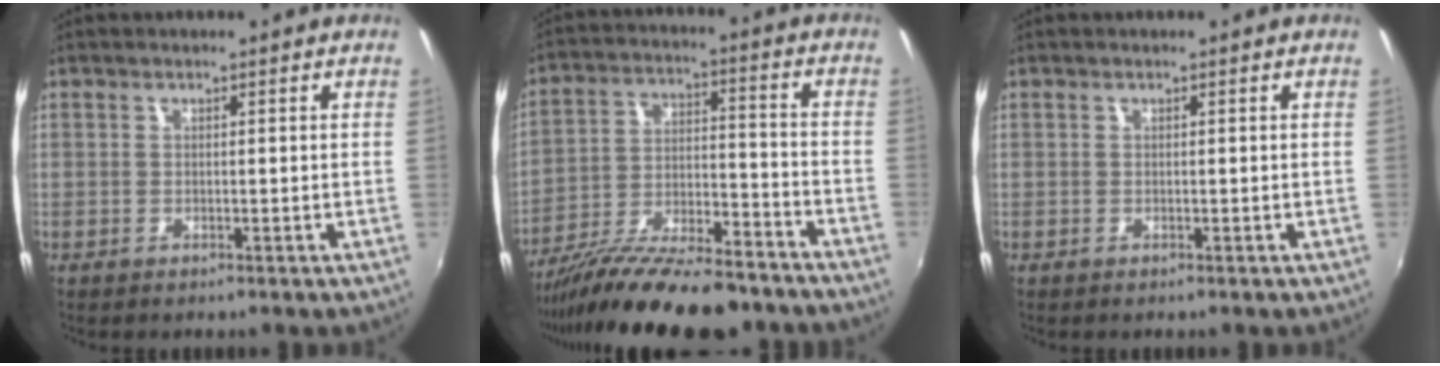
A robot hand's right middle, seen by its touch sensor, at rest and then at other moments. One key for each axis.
{"total": 19.8, "fx": -16.0, "fy": 4.6, "fz": 10.7, "tx": -0.194, "ty": -0.028, "tz": -0.253}
{"total": 0.0}